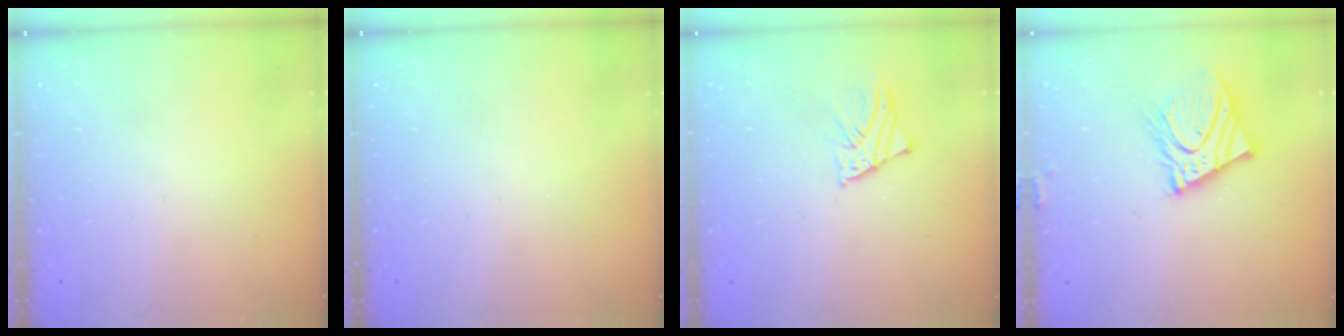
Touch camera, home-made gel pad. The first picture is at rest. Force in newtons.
{"total": 0.0}
{"total": 2.2, "press": 2.2, "slide": 0.1}
{"total": 12.3, "press": 12.0, "slide": 2.6}